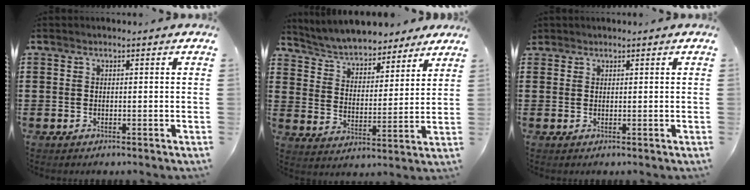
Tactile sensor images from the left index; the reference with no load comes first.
{"total": 5.4, "force": [5.2, 0.8, 0.9], "torque": [-0.046, -0.033, 0.089]}
{"total": 0.9, "force": [0.8, 0.4, 0.1], "torque": [-0.004, 0.001, 0.017]}